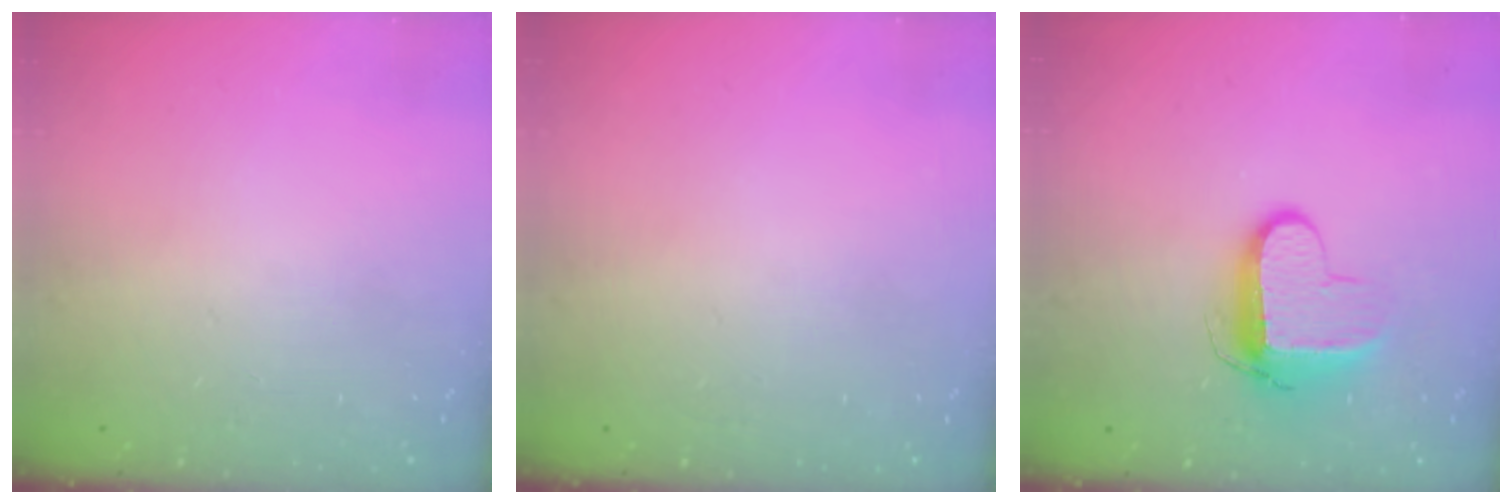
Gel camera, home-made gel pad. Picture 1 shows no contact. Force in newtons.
{"total": 0.0}
{"total": 9.5, "press": 9.5, "slide": 0.8}